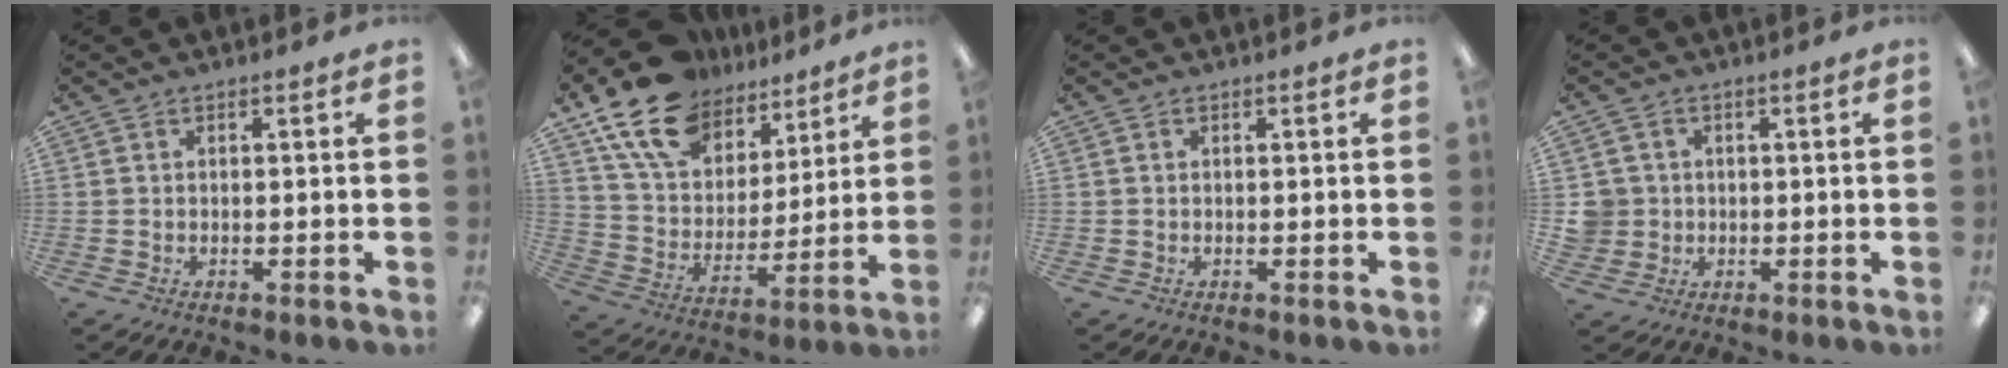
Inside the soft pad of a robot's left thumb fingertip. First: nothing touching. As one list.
[{"total": 17.9, "force": [12.5, 10.6, 7.2], "torque": [-0.144, -0.065, 0.229]}, {"total": 0.0}, {"total": 4.4, "force": [0.2, 4.3, 0.5], "torque": [-0.011, 0.008, 0.005]}]